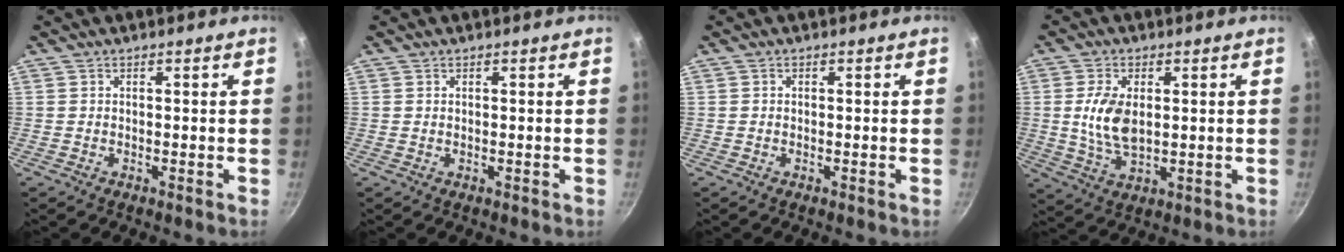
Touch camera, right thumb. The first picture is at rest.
{"total": 0.0}
{"total": 0.0}
{"total": 8.5, "force": [1.0, 4.8, 6.9], "torque": [-0.135, -0.010, 0.022]}